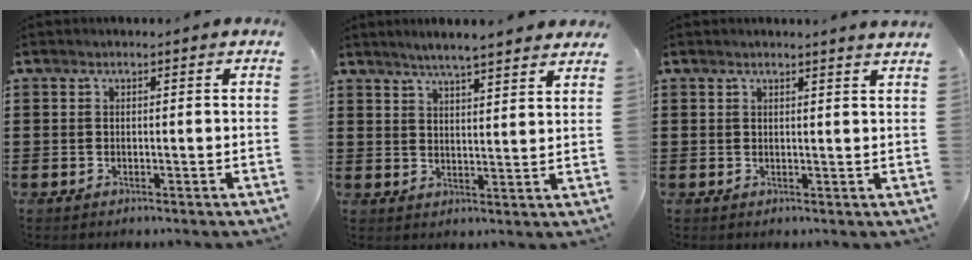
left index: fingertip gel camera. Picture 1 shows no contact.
{"total": 4.2, "force": [3.9, -0.3, 1.4], "torque": [-0.040, -0.012, 0.068]}
{"total": 1.6, "force": [1.4, -0.3, 0.6], "torque": [-0.014, -0.002, 0.028]}